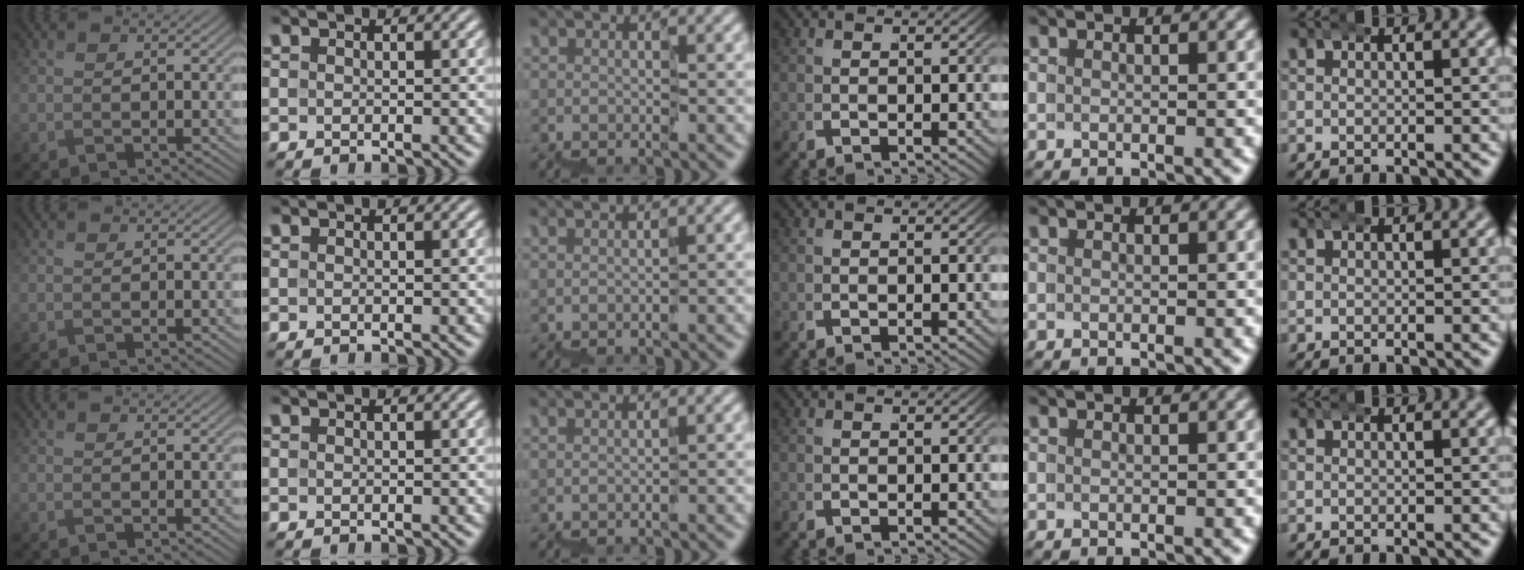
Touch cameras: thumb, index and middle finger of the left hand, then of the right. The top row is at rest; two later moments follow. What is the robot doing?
{"motion": "wrap", "object": "belt"}